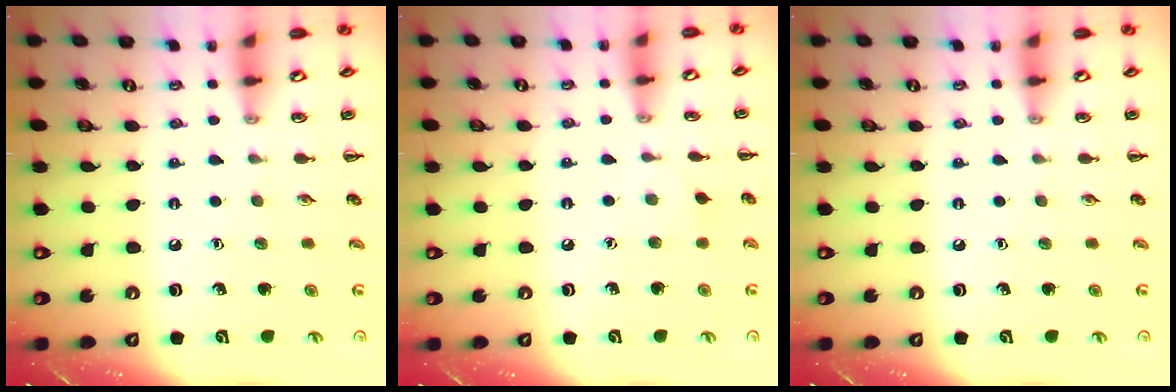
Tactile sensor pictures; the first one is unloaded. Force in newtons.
{"total": 4.4, "press": 4.1, "slide": 1.7}
{"total": 0.0}